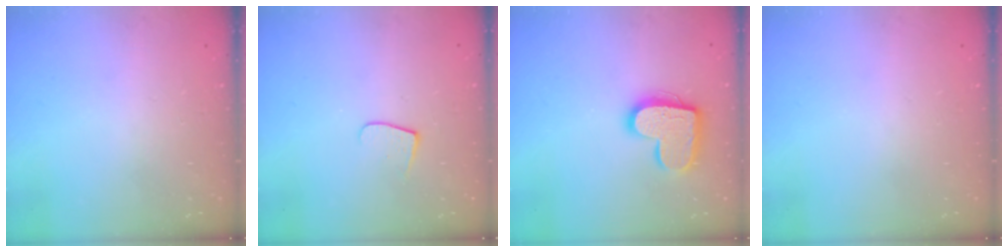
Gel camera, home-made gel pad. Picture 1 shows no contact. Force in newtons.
{"total": 5.8, "press": 5.8, "slide": 0.7}
{"total": 16.4, "press": 16.4, "slide": 1.2}
{"total": 0.0}